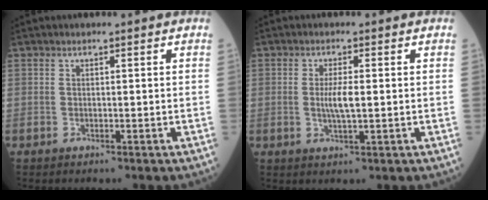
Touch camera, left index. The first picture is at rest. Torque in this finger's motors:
{"motor_torque": [0.50, 0.03, 0.12, 0.04]}